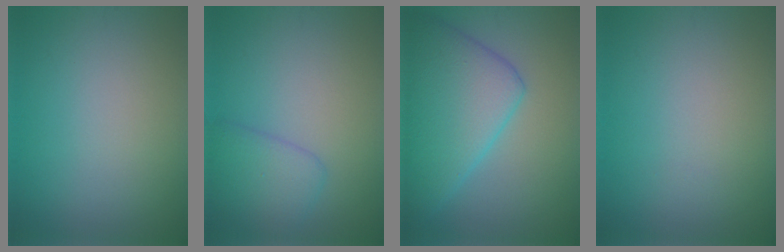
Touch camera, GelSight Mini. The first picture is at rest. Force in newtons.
{"total": 2.9, "press": 2.9, "slide": 0.1}
{"total": 8.0, "press": 8.0, "slide": 0.2}
{"total": 0.0}